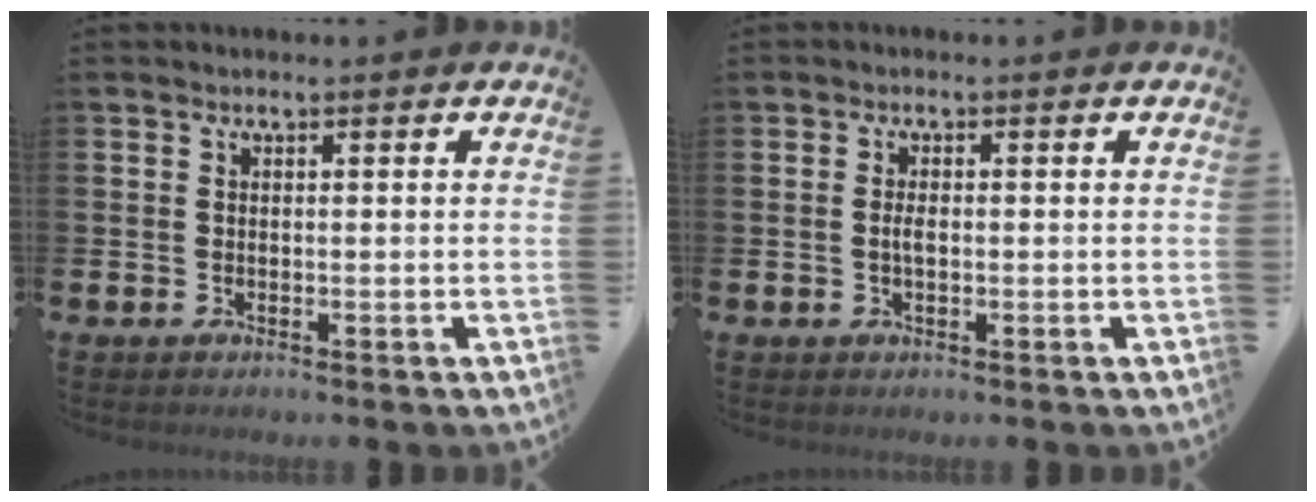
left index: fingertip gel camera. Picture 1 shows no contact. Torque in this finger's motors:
{"motor_torque": [0.52, 0.18, 0.04, 0.07]}